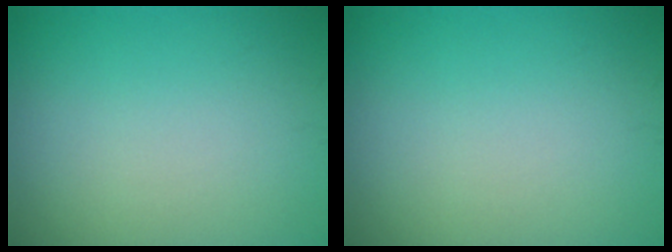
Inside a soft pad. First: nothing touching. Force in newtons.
{"total": 0.0}